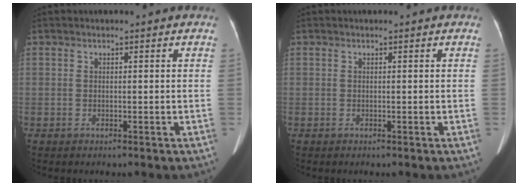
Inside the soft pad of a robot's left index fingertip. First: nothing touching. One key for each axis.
{"total": 0.0}